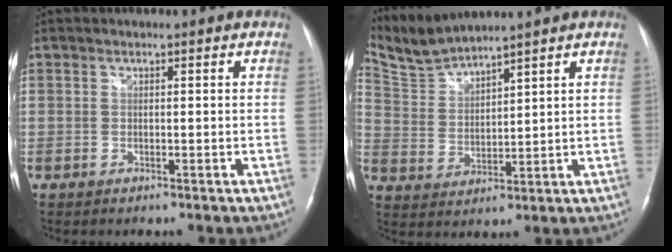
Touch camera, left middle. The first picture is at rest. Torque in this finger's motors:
{"motor_torque": [-0.10, -0.47, -0.17, -0.01]}